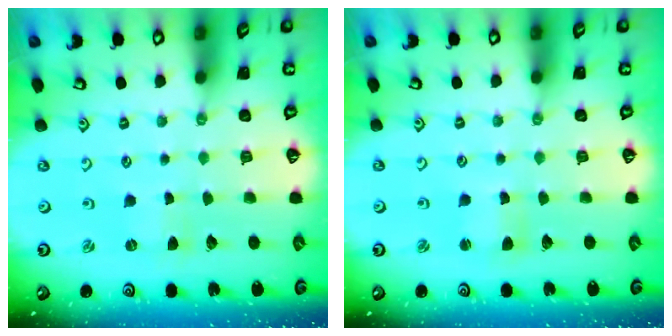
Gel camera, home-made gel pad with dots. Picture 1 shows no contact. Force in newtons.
{"total": 2.9, "press": 2.9, "slide": 0.3}